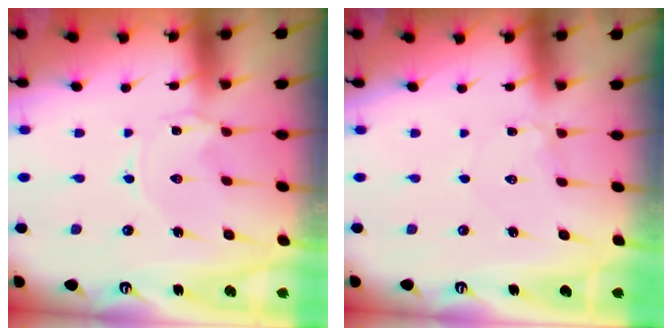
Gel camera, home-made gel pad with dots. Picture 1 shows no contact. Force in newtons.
{"total": 2.7, "press": 2.7, "slide": 0.2}